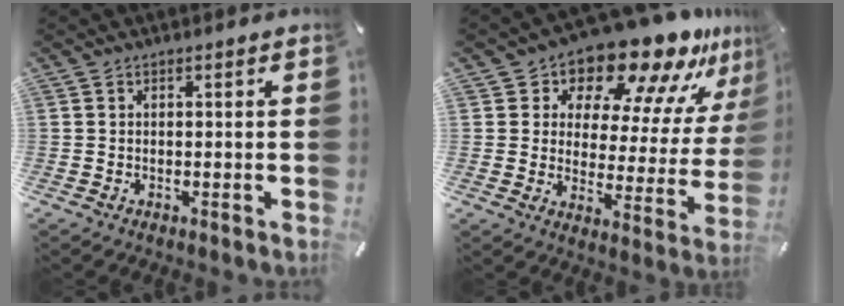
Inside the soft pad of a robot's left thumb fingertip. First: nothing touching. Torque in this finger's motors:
{"motor_torque": [2.51, 2.50, 1.49, -1.28, 0.13]}